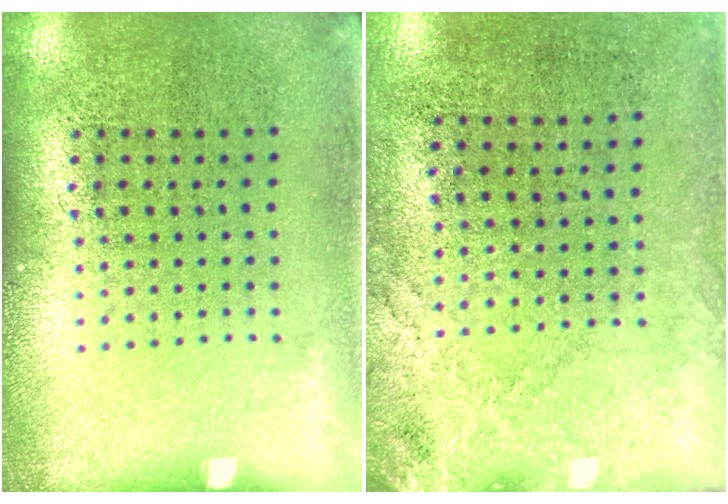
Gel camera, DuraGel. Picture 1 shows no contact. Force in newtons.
{"total": 2.5, "press": 2.1, "slide": 1.4}